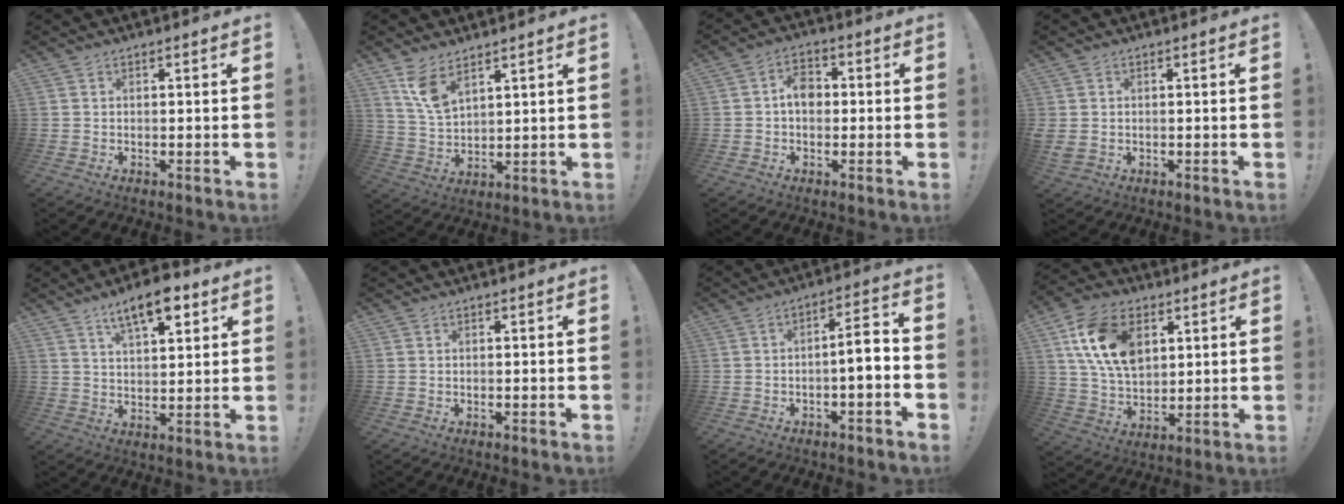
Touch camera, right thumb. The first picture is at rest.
{"total": 8.3, "force": [6.0, 3.3, 4.7], "torque": [-0.088, -0.031, 0.113]}
{"total": 6.4, "force": [0.2, 4.6, 4.4], "torque": [-0.069, 0.009, 0.004]}
{"total": 2.2, "force": [0.5, 1.7, 1.3], "torque": [-0.020, 0.000, 0.010]}
{"total": 11.2, "force": [6.5, 4.3, 8.0], "torque": [-0.121, -0.024, 0.110]}
{"total": 0.0}
{"total": 6.1, "force": [-1.9, 0.7, 5.7], "torque": [-0.083, -0.001, -0.038]}
{"total": 17.3, "force": [6.4, 11.4, 11.3], "torque": [-0.208, -0.018, 0.122]}